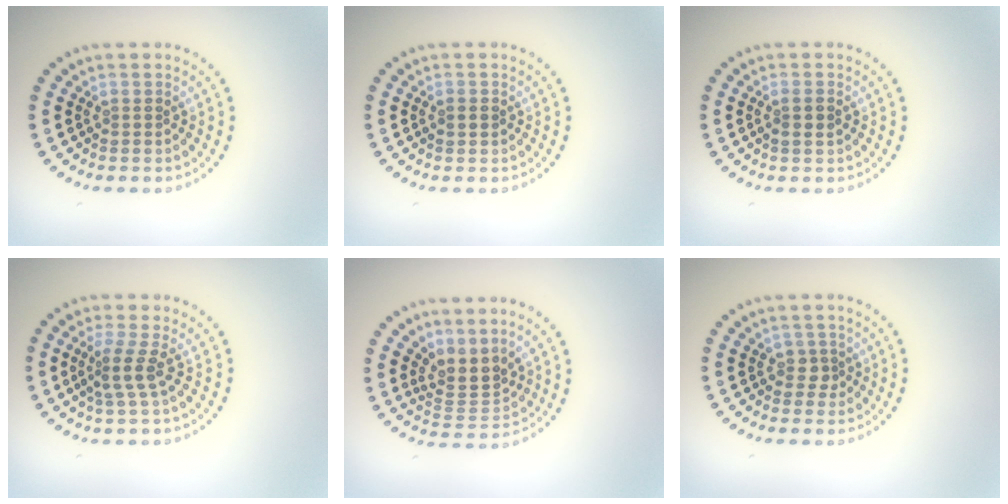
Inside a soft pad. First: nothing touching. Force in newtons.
{"total": 1.2, "press": 1.1, "slide": 0.1}
{"total": 1.3, "press": 1.3, "slide": 0.4}
{"total": 2.4, "press": 1.7, "slide": 1.8}
{"total": 3.0, "press": 2.2, "slide": 2.0}
{"total": 1.4, "press": 1.1, "slide": 0.9}